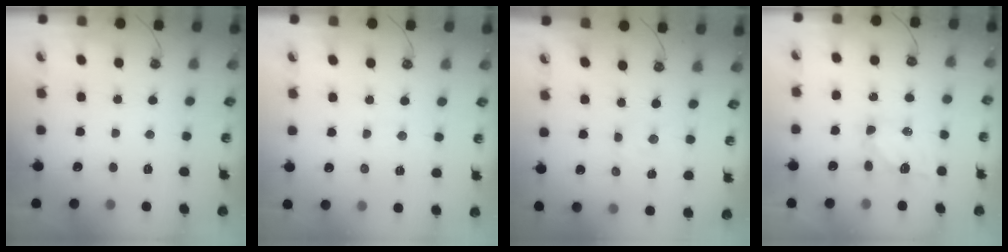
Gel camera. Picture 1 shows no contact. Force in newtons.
{"total": 4.8, "press": 4.8, "slide": 0.6}
{"total": 2.1, "press": 2.0, "slide": 0.5}
{"total": 5.8, "press": 5.8, "slide": 0.2}